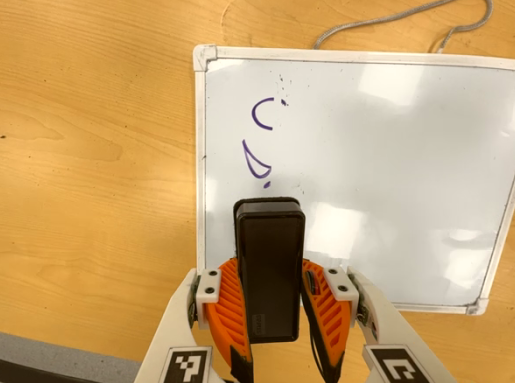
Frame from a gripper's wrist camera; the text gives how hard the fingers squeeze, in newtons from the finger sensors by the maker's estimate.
{"total": 6.8, "left": 6.2, "right": 7.4}